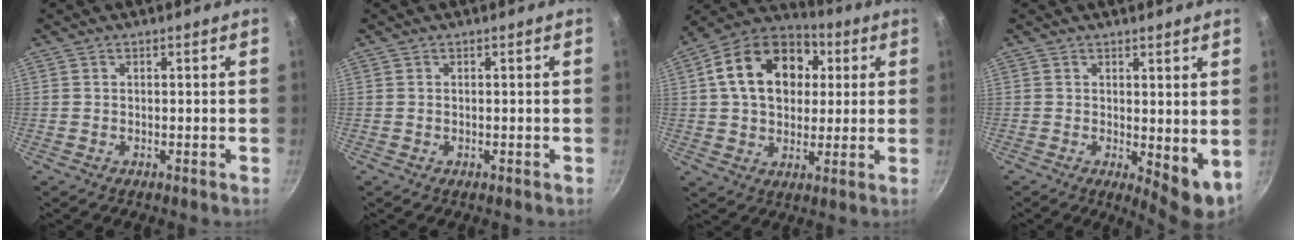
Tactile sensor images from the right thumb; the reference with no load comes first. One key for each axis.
{"total": 0.0}
{"total": 18.4, "fx": 4.2, "fy": 13.4, "fz": 11.9, "tx": -0.176, "ty": 0.023, "tz": 0.056}
{"total": 6.4, "fx": 0.9, "fy": 2.6, "fz": 5.8, "tx": -0.073, "ty": -0.013, "tz": 0.018}